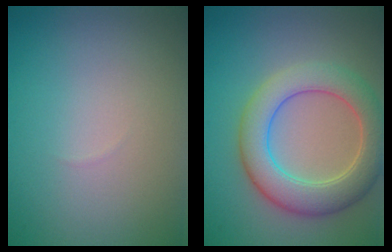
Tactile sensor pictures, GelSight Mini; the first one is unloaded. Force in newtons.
{"total": 6.3, "press": 6.3, "slide": 0.3}